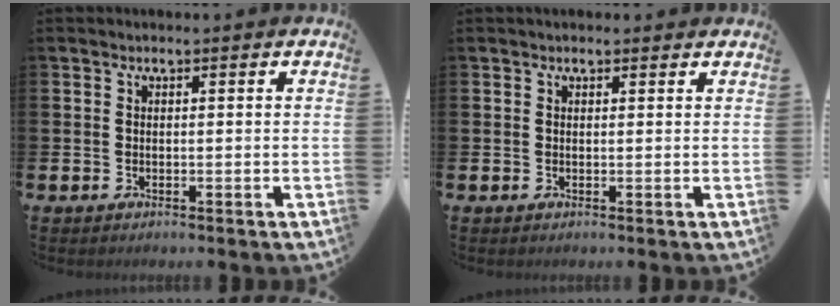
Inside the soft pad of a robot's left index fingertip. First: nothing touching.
{"total": 0.5, "force": [0.4, 0.3, 0.2], "torque": [0.005, 0.002, 0.005]}